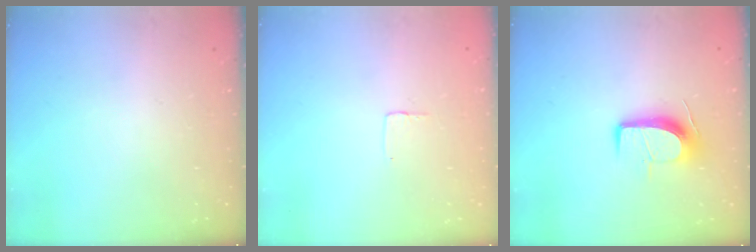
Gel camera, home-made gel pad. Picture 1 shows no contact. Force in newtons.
{"total": 2.5, "press": 2.5, "slide": 0.1}
{"total": 9.8, "press": 9.8, "slide": 0.7}